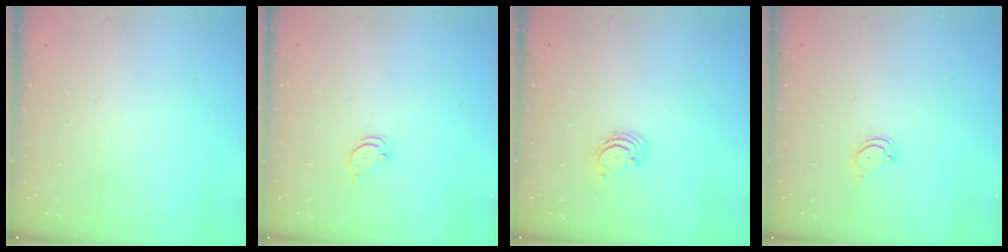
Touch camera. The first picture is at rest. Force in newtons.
{"total": 2.6, "press": 2.6, "slide": 0.0}
{"total": 1.7, "press": 1.7, "slide": 0.2}
{"total": 2.8, "press": 2.8, "slide": 0.2}